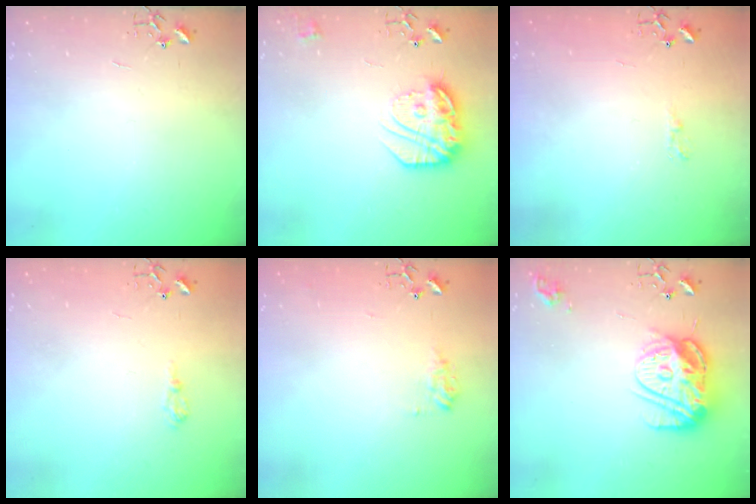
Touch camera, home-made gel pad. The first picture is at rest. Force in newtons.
{"total": 17.4, "press": 17.3, "slide": 1.2}
{"total": 5.1, "press": 5.1, "slide": 0.4}
{"total": 6.5, "press": 6.5, "slide": 0.9}
{"total": 8.0, "press": 8.0, "slide": 0.4}
{"total": 19.1, "press": 19.1, "slide": 1.5}